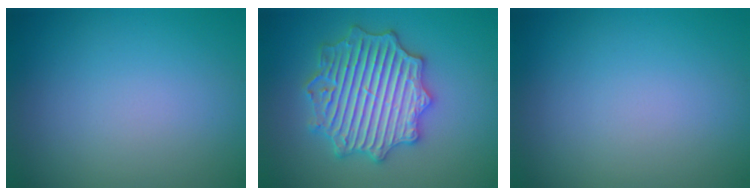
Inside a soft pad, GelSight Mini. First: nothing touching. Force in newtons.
{"total": 6.6, "press": 6.5, "slide": 1.0}
{"total": 0.0}